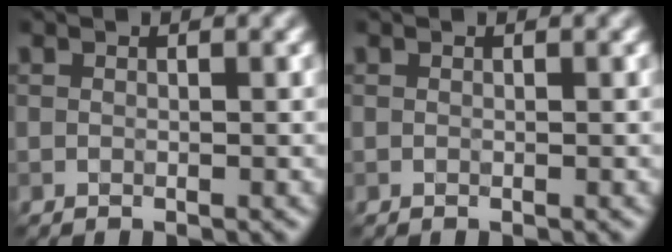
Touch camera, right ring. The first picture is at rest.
{"total": 0.0}